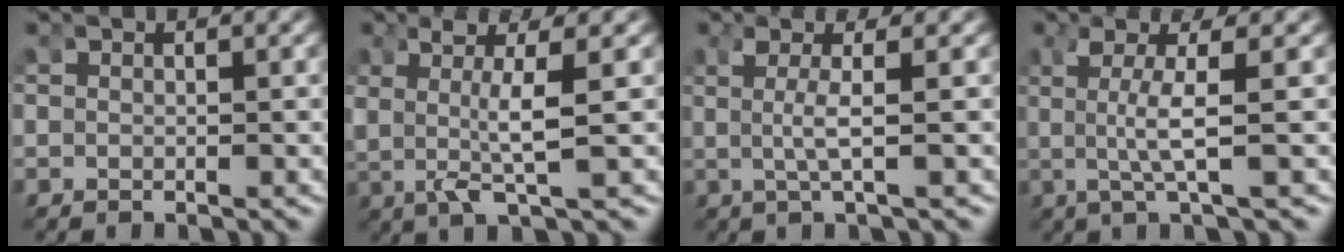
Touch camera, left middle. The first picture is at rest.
{"total": 5.0, "force": [1.1, 0.9, 4.8], "torque": [-0.094, -0.002, 0.024]}
{"total": 2.8, "force": [0.3, -0.5, 2.7], "torque": [-0.059, -0.005, 0.011]}
{"total": 4.1, "force": [0.4, -0.3, 4.1], "torque": [-0.086, -0.002, 0.010]}